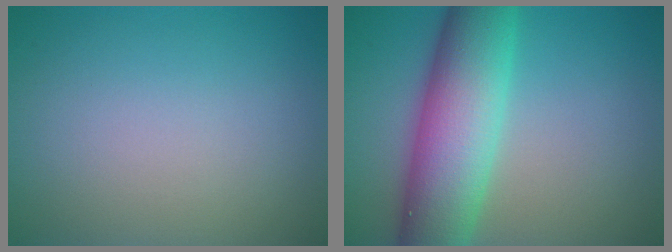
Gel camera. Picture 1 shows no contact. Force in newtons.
{"total": 9.9, "press": 9.9, "slide": 0.3}